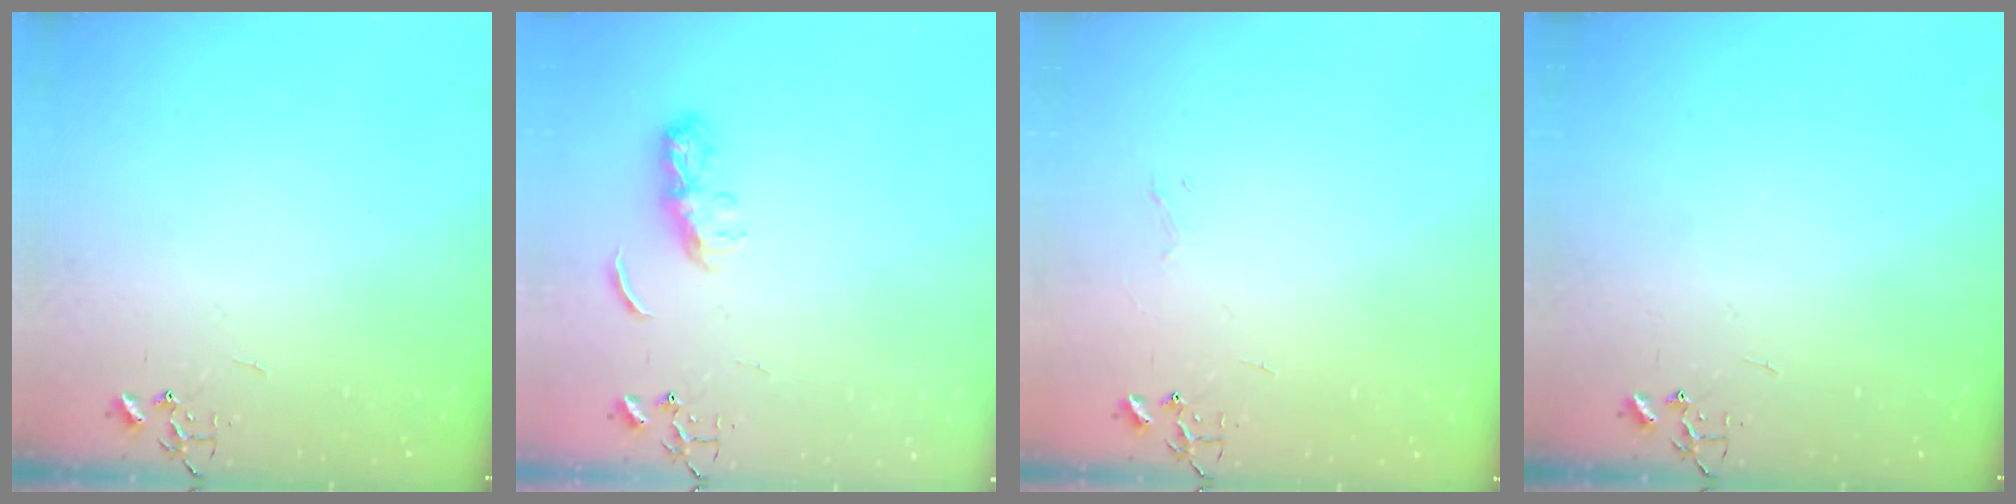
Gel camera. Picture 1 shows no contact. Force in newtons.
{"total": 6.5, "press": 6.4, "slide": 0.6}
{"total": 3.3, "press": 3.3, "slide": 0.3}
{"total": 0.0}